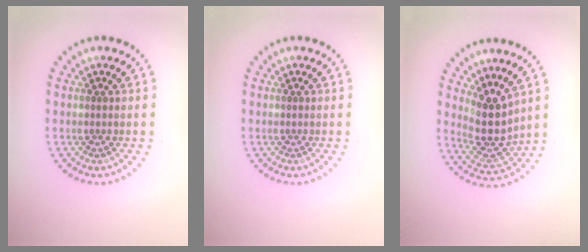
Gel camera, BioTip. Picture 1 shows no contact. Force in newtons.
{"total": 0.0}
{"total": 4.0, "press": 3.1, "slide": 2.5}